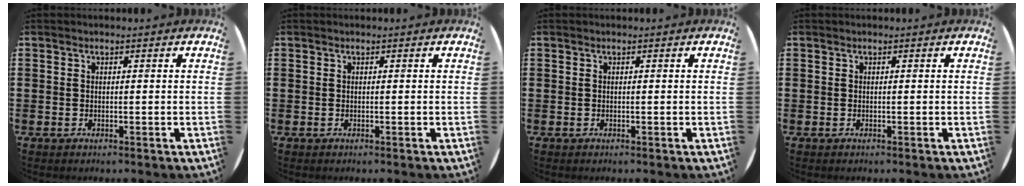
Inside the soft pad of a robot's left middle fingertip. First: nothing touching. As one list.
[{"total": 0.0}, {"total": 0.0}, {"total": 0.0}]